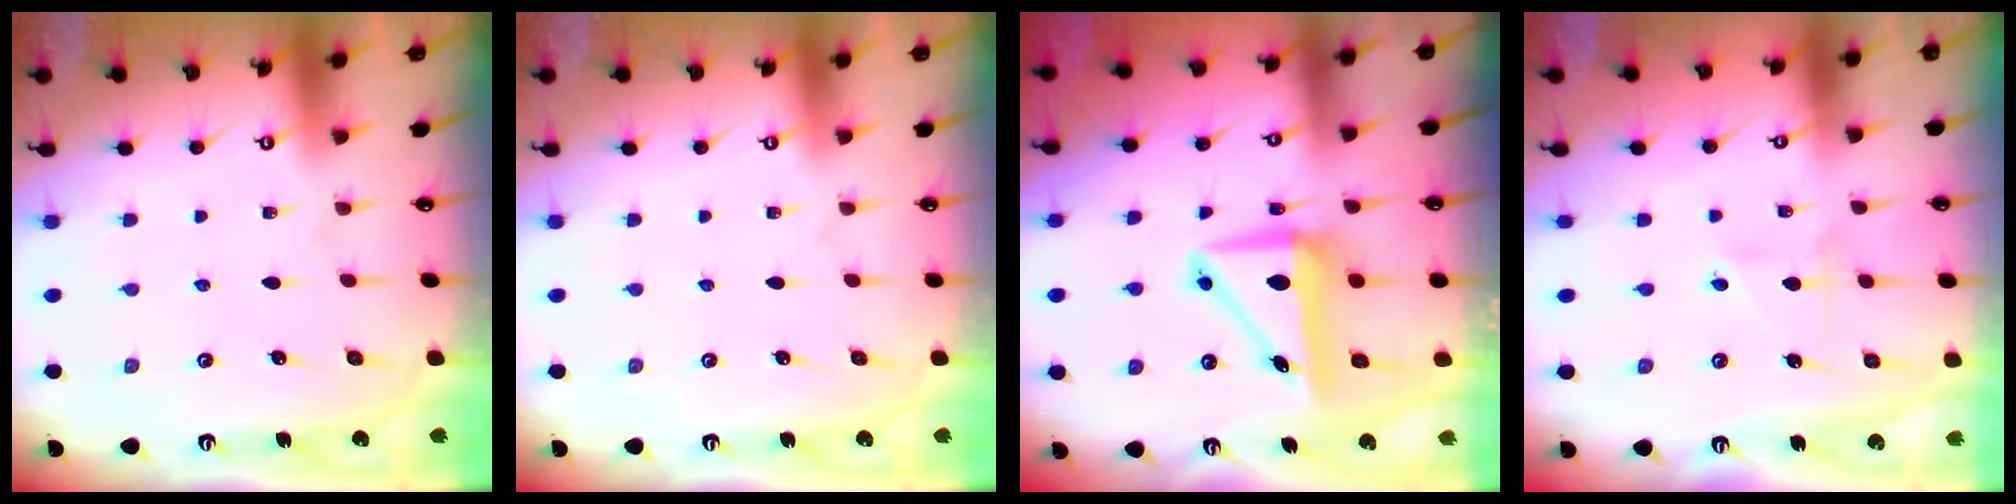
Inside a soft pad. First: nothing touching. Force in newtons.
{"total": 0.0}
{"total": 8.7, "press": 8.5, "slide": 1.8}
{"total": 3.1, "press": 3.1, "slide": 0.3}